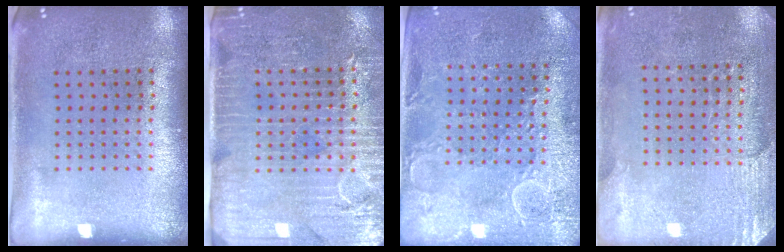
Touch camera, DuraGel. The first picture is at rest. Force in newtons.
{"total": 3.6, "press": 3.3, "slide": 1.4}
{"total": 2.8, "press": 2.7, "slide": 0.7}
{"total": 2.8, "press": 2.6, "slide": 1.0}